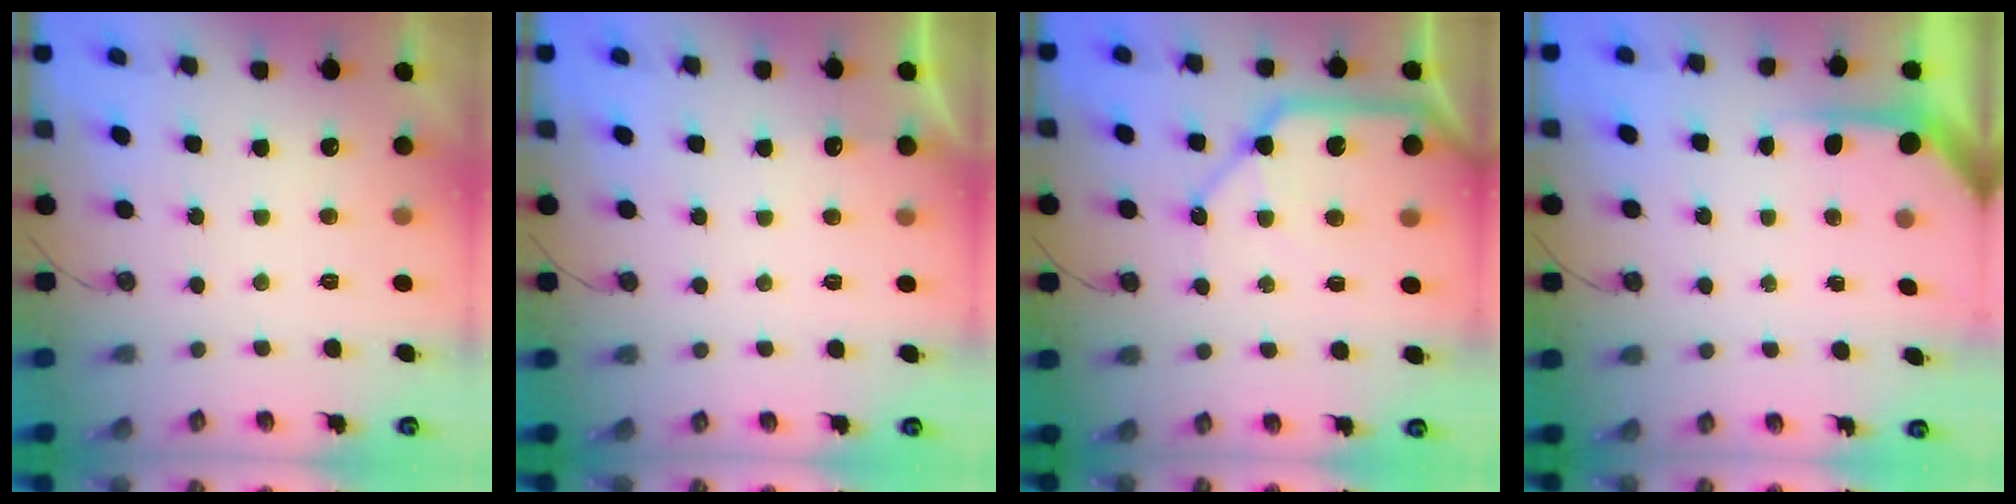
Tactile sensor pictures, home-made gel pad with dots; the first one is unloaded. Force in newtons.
{"total": 2.7, "press": 2.7, "slide": 0.3}
{"total": 13.3, "press": 13.3, "slide": 1.5}
{"total": 4.1, "press": 4.1, "slide": 0.2}